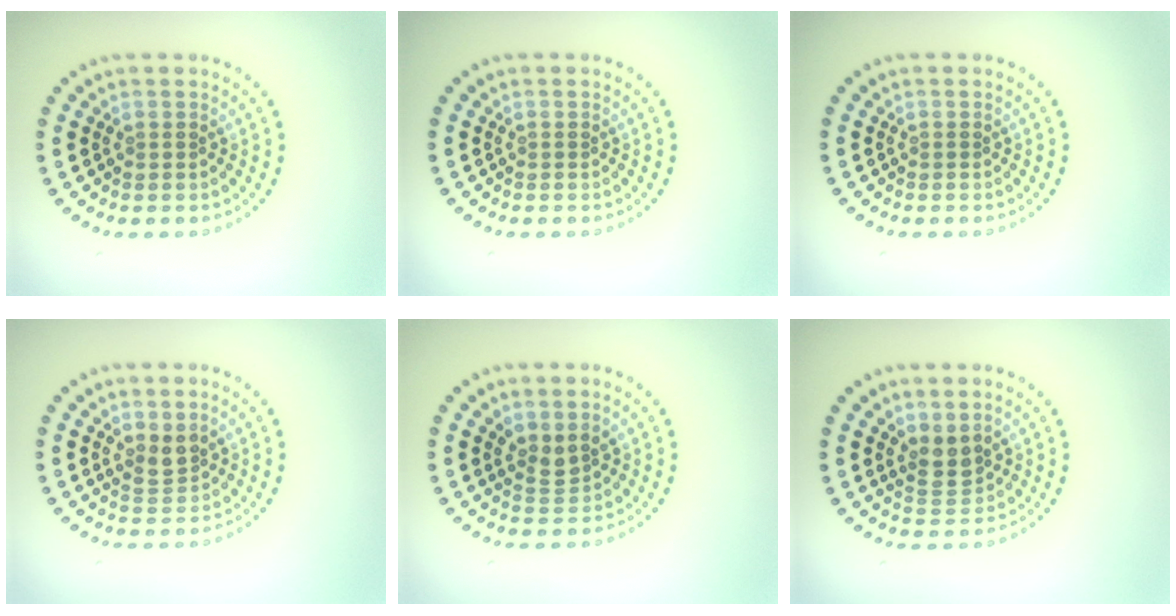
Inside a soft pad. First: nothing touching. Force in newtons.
{"total": 0.0}
{"total": 0.0}
{"total": 1.8, "press": 1.5, "slide": 1.0}
{"total": 1.9, "press": 1.4, "slide": 1.3}
{"total": 2.1, "press": 1.7, "slide": 1.2}